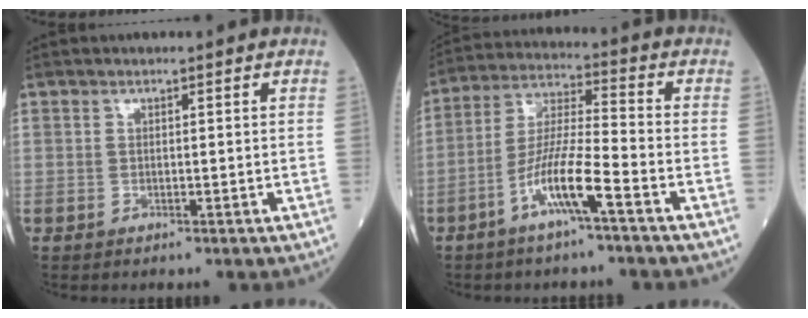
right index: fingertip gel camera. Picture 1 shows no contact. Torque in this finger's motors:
{"motor_torque": [0.19, -0.11, 0.29, 0.16]}